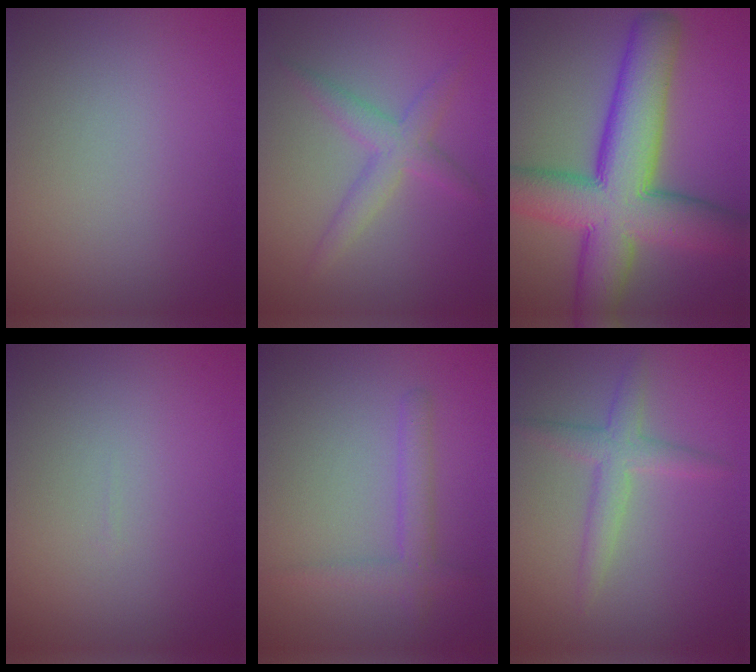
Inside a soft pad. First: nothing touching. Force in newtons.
{"total": 2.8, "press": 2.8, "slide": 0.1}
{"total": 12.2, "press": 12.2, "slide": 0.4}
{"total": 0.0}
{"total": 2.1, "press": 2.1, "slide": 0.2}
{"total": 2.7, "press": 2.7, "slide": 0.0}